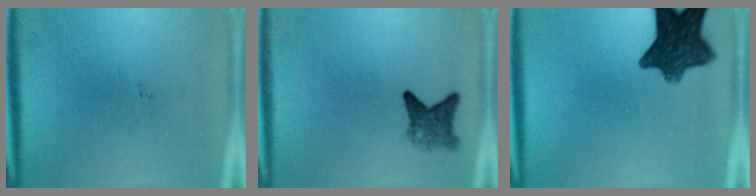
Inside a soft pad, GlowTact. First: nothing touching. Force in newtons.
{"total": 3.2}
{"total": 10.1}